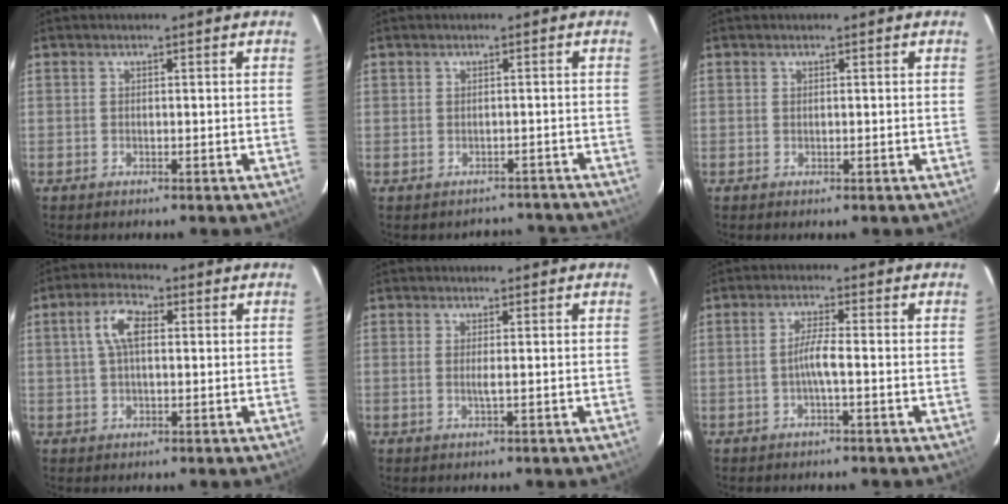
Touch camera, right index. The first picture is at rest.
{"total": 6.1, "force": [-5.3, 3.0, 0.4], "torque": [0.010, 0.029, -0.052]}
{"total": 0.0}
{"total": 6.0, "force": [1.2, 2.8, 5.1], "torque": [-0.100, 0.016, 0.022]}
{"total": 1.1, "force": [0.0, -0.3, 1.1], "torque": [-0.022, -0.005, -0.001]}
{"total": 3.0, "force": [-1.0, -0.2, 2.8], "torque": [-0.056, 0.003, -0.019]}